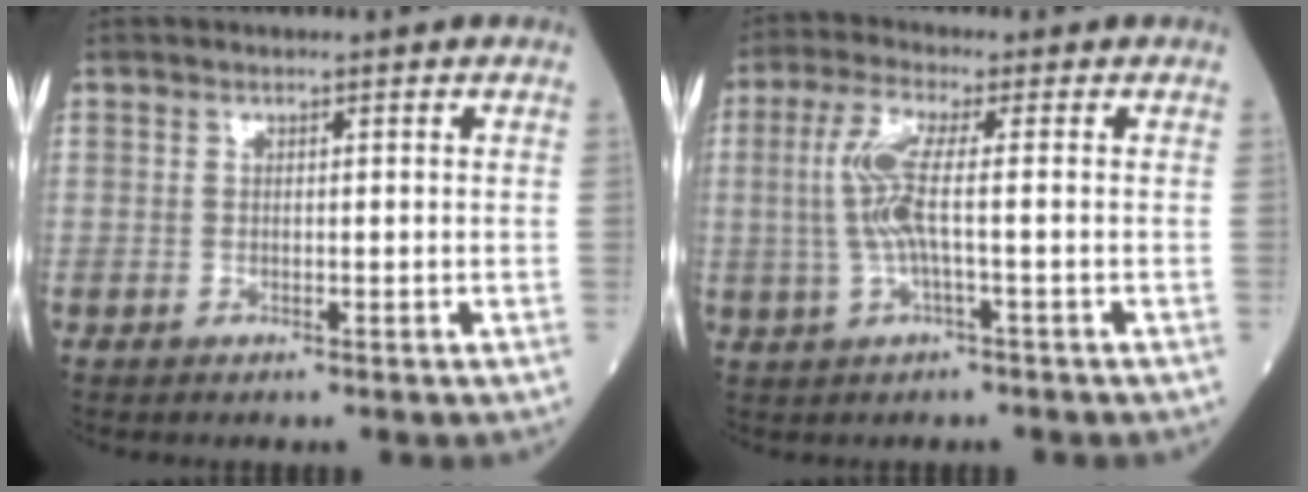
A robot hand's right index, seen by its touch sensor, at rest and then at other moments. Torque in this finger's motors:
{"motor_torque": [1.07, -0.07, 0.52, 0.18]}